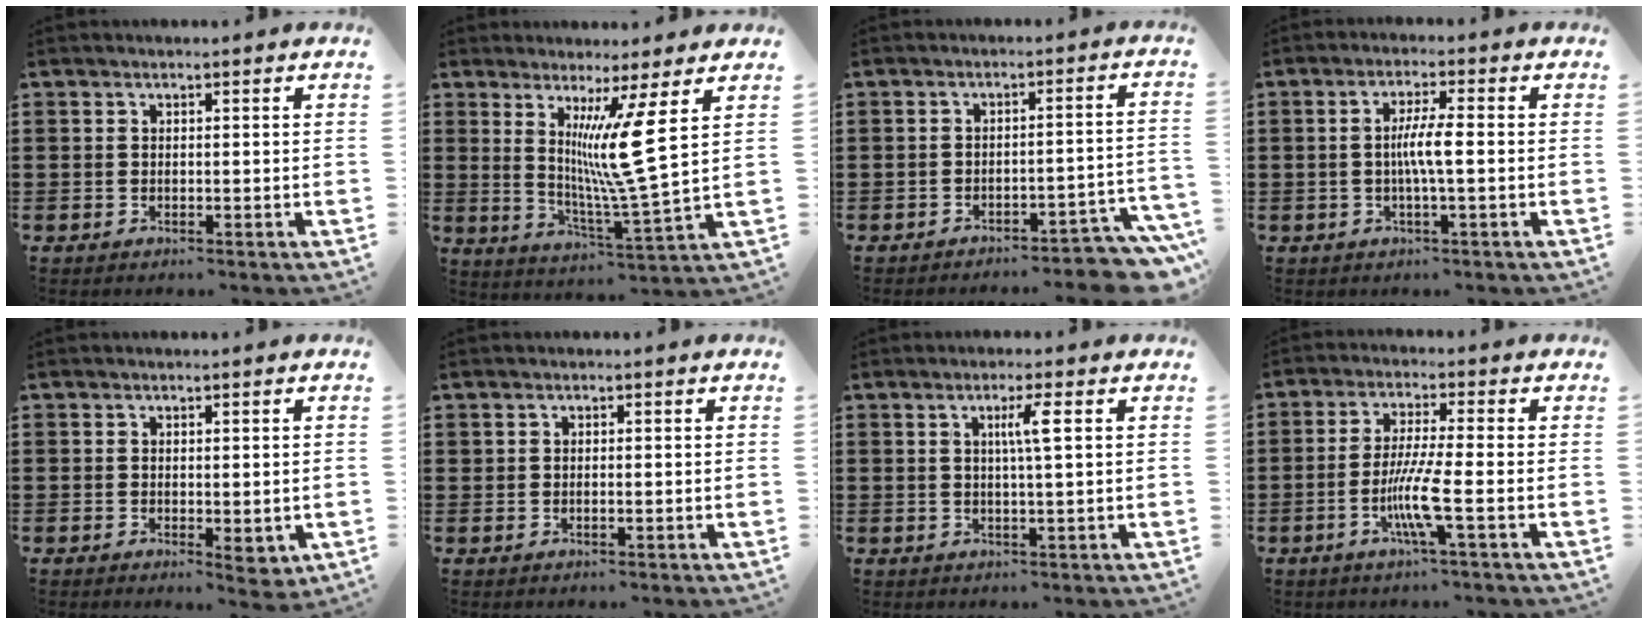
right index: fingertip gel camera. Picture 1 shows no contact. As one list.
[{"total": 10.0, "force": [3.6, -1.3, 9.2], "torque": [-0.172, -0.020, 0.054]}, {"total": 10.3, "force": [-6.6, 2.2, 7.6], "torque": [-0.086, -0.003, -0.120]}, {"total": 4.6, "force": [-0.4, 0.3, 4.6], "torque": [-0.081, -0.003, -0.010]}, {"total": 2.5, "force": [-0.5, 1.1, 2.2], "torque": [-0.037, 0.002, -0.007]}, {"total": 0.7, "force": [0.0, 0.3, 0.6], "torque": [-0.012, 0.000, -0.001]}, {"total": 3.5, "force": [0.8, -0.2, 3.4], "torque": [-0.067, -0.001, 0.009]}, {"total": 7.5, "force": [-2.4, 0.2, 7.1], "torque": [-0.146, -0.020, -0.050]}]